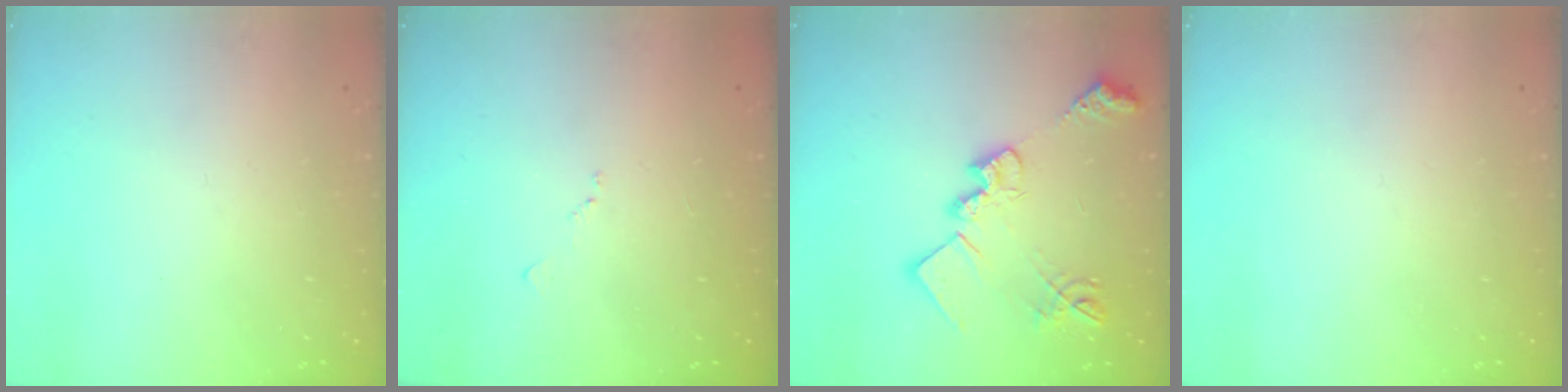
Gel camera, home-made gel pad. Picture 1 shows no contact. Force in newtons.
{"total": 7.2, "press": 7.2, "slide": 0.9}
{"total": 19.5, "press": 19.5, "slide": 1.3}
{"total": 0.0}